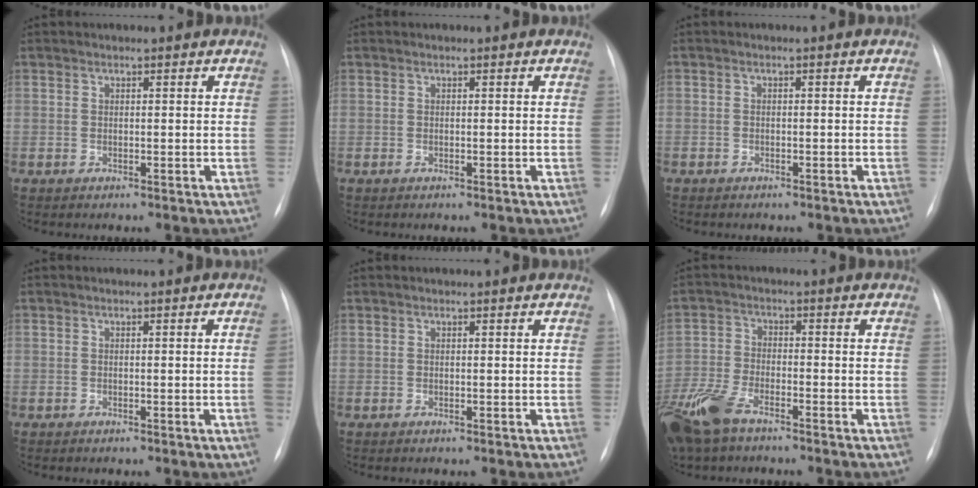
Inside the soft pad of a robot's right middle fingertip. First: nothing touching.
{"total": 0.0}
{"total": 1.5, "force": [-1.2, 0.9, 0.4], "torque": [-0.008, 0.001, -0.013]}
{"total": 0.9, "force": [-0.1, -0.3, 0.8], "torque": [-0.010, 0.002, 0.000]}
{"total": 0.0}
{"total": 10.4, "force": [-7.3, 3.8, 6.3], "torque": [-0.143, -0.018, -0.143]}